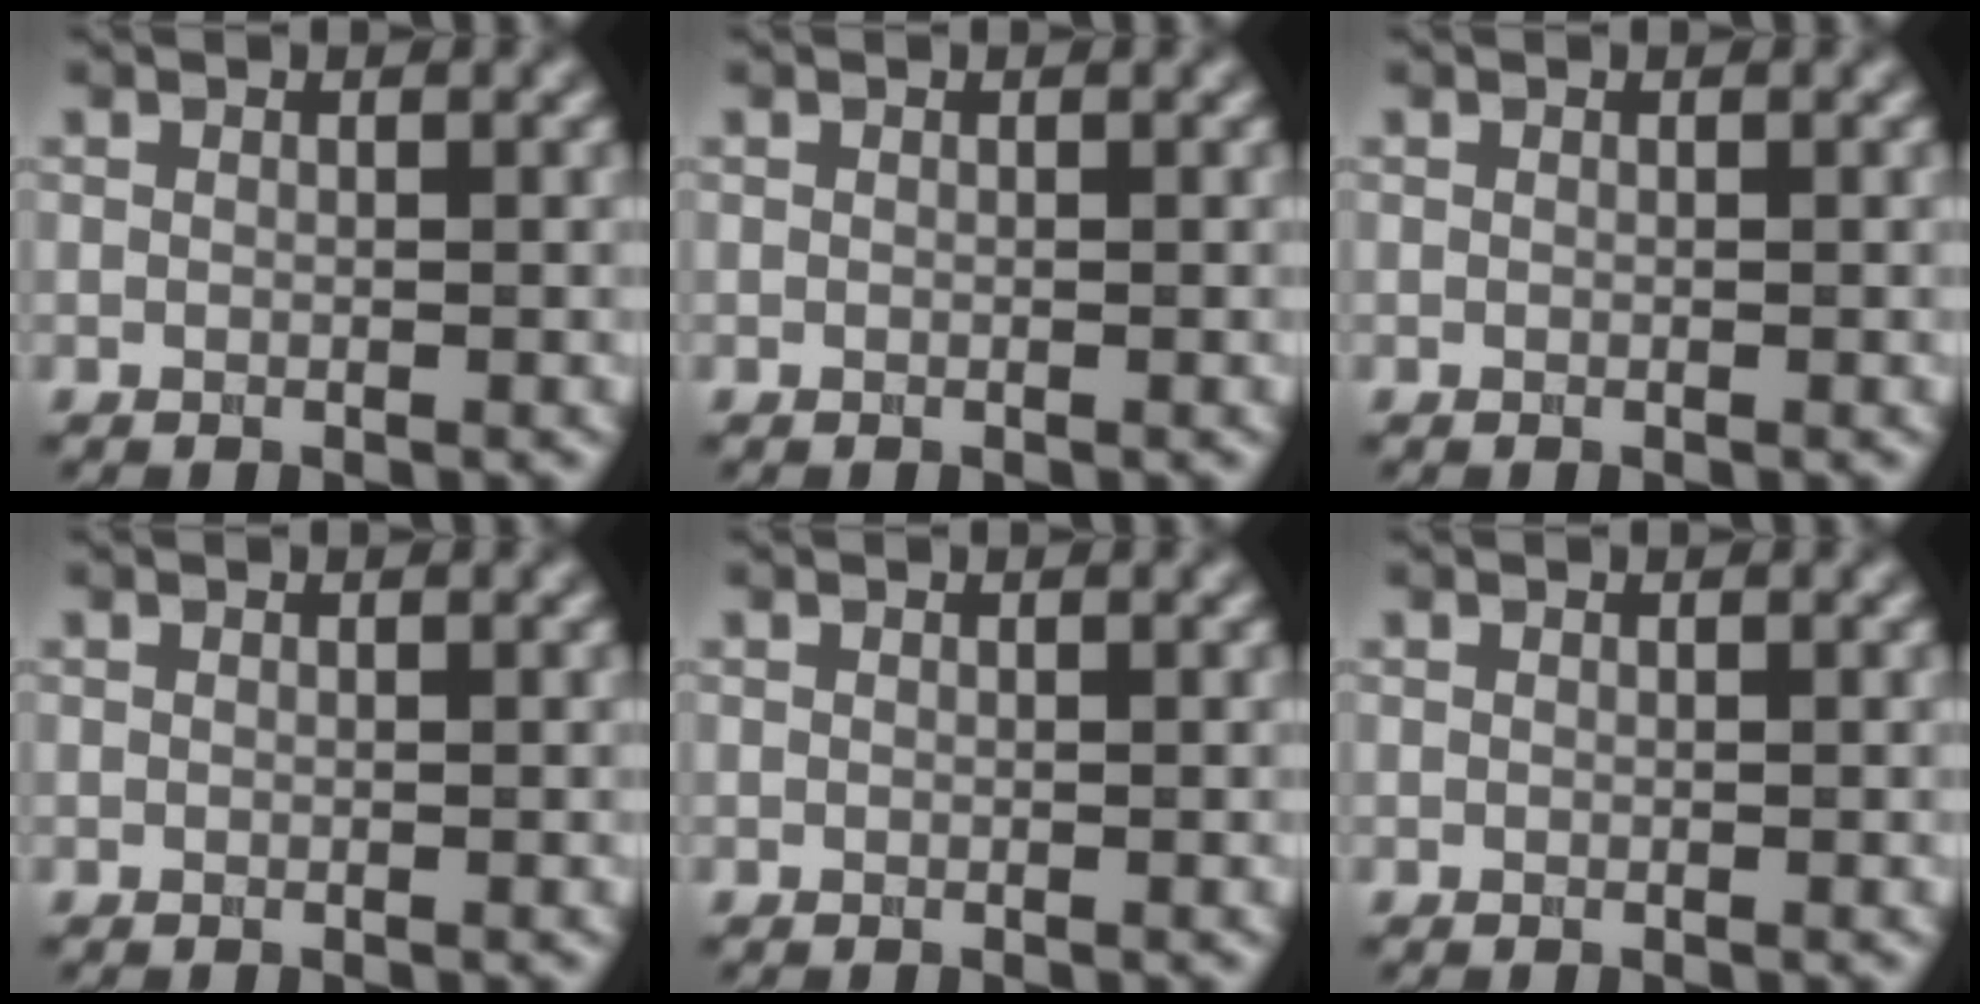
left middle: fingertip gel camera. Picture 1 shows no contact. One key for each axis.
{"total": 0.0}
{"total": 0.0}
{"total": 0.0}
{"total": 0.0}
{"total": 0.0}